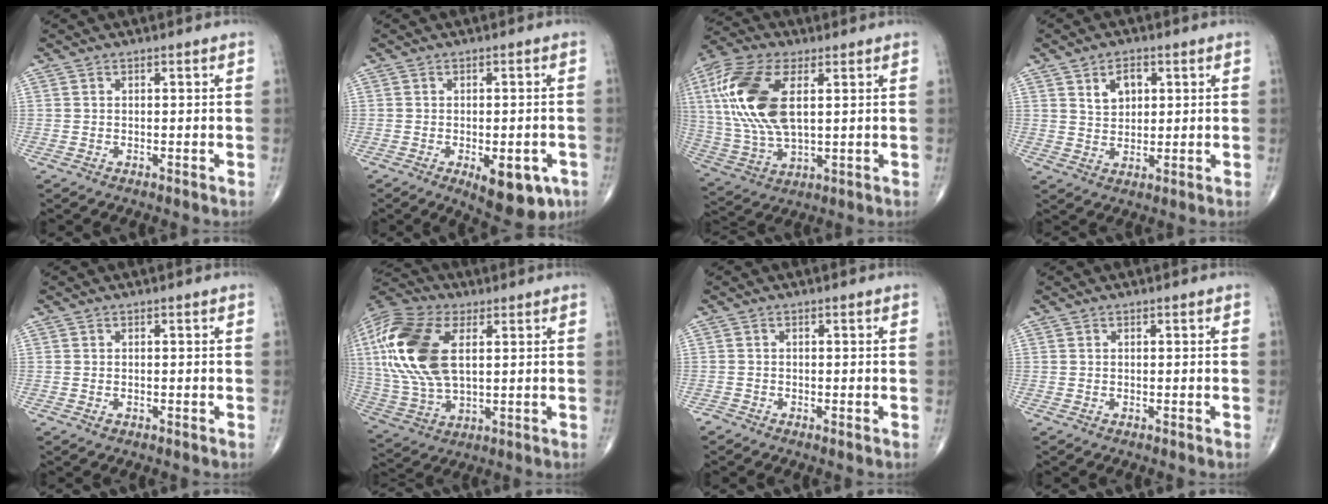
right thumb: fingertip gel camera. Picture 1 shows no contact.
{"total": 10.3, "force": [-4.1, 4.5, 8.2], "torque": [-0.087, 0.000, -0.046]}
{"total": 18.4, "force": [4.2, 9.0, 15.4], "torque": [-0.340, -0.002, 0.079]}
{"total": 5.0, "force": [2.1, 3.3, 3.2], "torque": [-0.034, -0.010, 0.037]}
{"total": 0.5, "force": [-0.2, 0.4, 0.3], "torque": [-0.004, 0.002, -0.001]}
{"total": 21.2, "force": [4.8, 11.3, 17.3], "torque": [-0.379, -0.005, 0.084]}
{"total": 0.7, "force": [-0.7, 0.2, 0.1], "torque": [-0.001, -0.002, -0.019]}
{"total": 0.0}